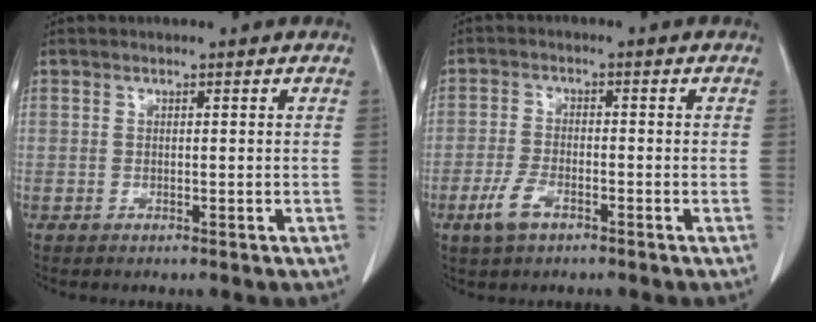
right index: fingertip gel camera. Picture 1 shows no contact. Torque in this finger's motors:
{"motor_torque": [0.26, -0.39, 0.11, 0.04]}